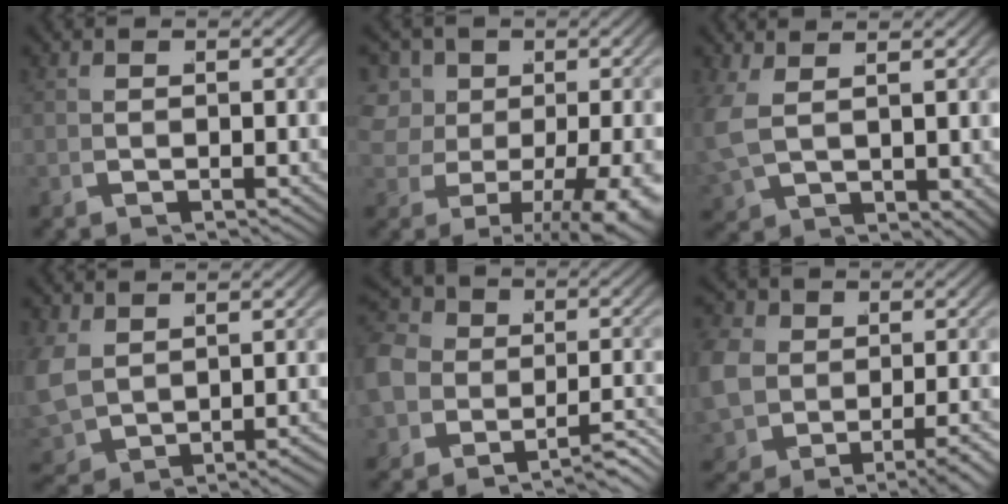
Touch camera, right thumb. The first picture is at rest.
{"total": 8.6, "force": [-0.1, 6.0, 6.1], "torque": [-0.121, -0.037, 0.021]}
{"total": 4.1, "force": [1.7, 2.5, 2.8], "torque": [-0.073, -0.012, 0.046]}
{"total": 4.4, "force": [0.0, 3.6, 2.5], "torque": [-0.080, -0.024, 0.022]}
{"total": 7.0, "force": [-2.4, 5.5, 3.7], "torque": [-0.079, -0.015, -0.046]}
{"total": 5.6, "force": [-1.4, 4.5, 3.1], "torque": [-0.081, -0.017, -0.017]}